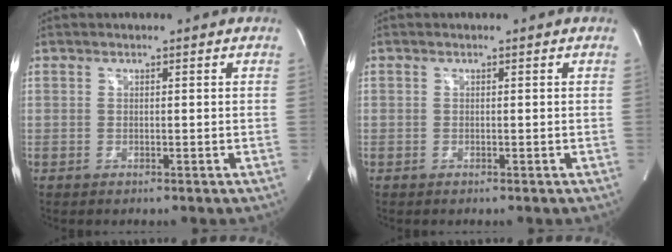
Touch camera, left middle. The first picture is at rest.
{"total": 0.0}